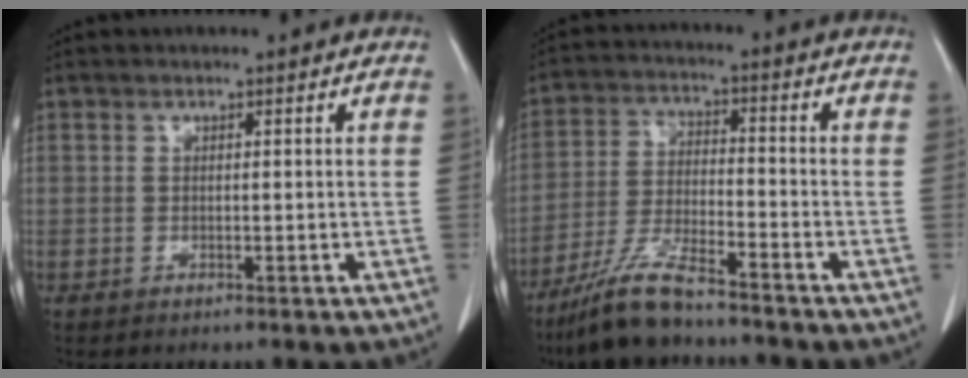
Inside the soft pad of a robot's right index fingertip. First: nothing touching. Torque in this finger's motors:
{"motor_torque": [0.59, -0.55, 0.20, 0.09]}